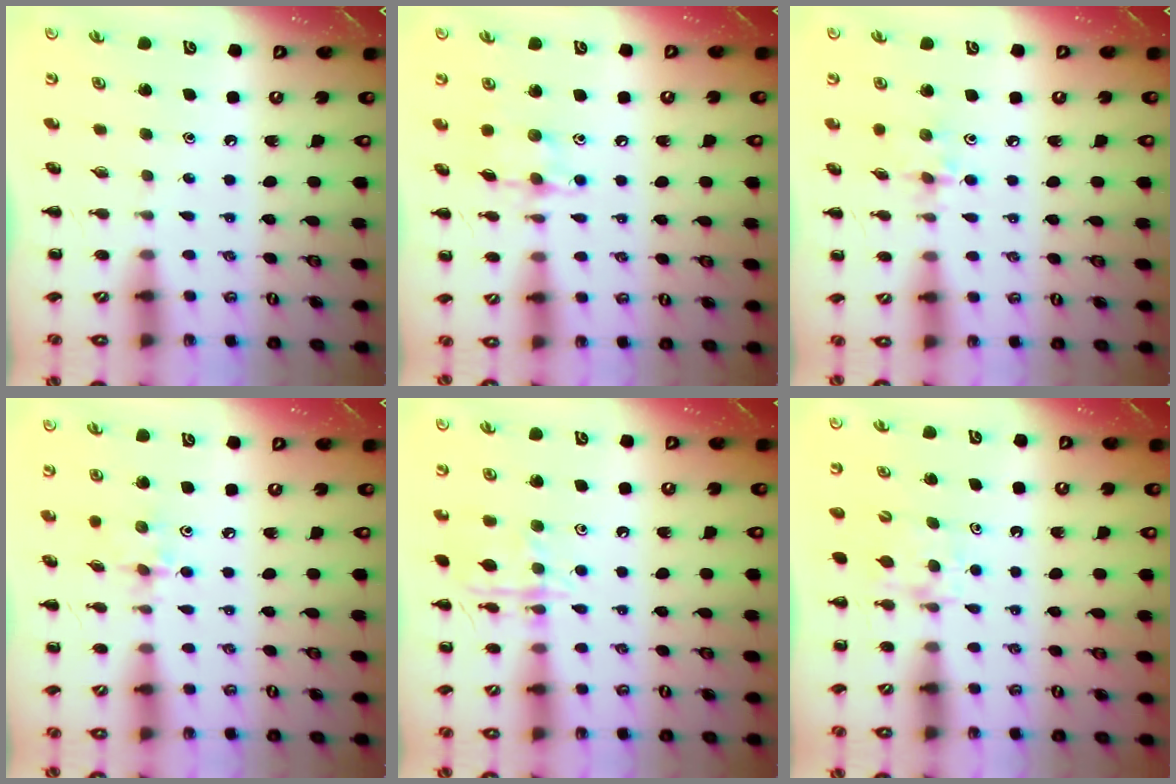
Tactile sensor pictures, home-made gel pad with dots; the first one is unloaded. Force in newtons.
{"total": 9.2, "press": 9.2, "slide": 0.4}
{"total": 2.9, "press": 2.9, "slide": 0.5}
{"total": 2.7, "press": 2.7, "slide": 0.5}
{"total": 12.0, "press": 12.0, "slide": 0.7}
{"total": 5.3, "press": 5.0, "slide": 1.7}